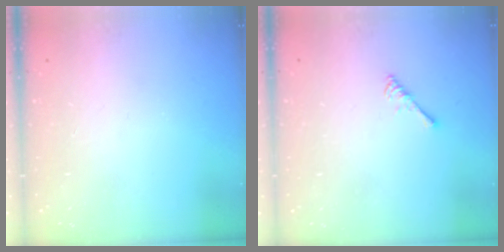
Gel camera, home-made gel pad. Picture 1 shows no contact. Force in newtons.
{"total": 2.7, "press": 2.6, "slide": 0.5}